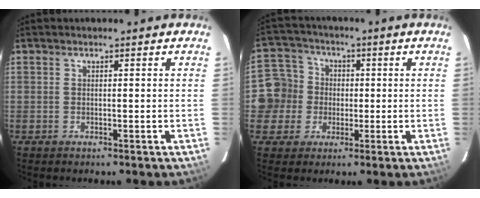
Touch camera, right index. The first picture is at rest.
{"total": 8.6, "force": [-0.9, 8.4, 1.4], "torque": [-0.042, 0.030, -0.023]}